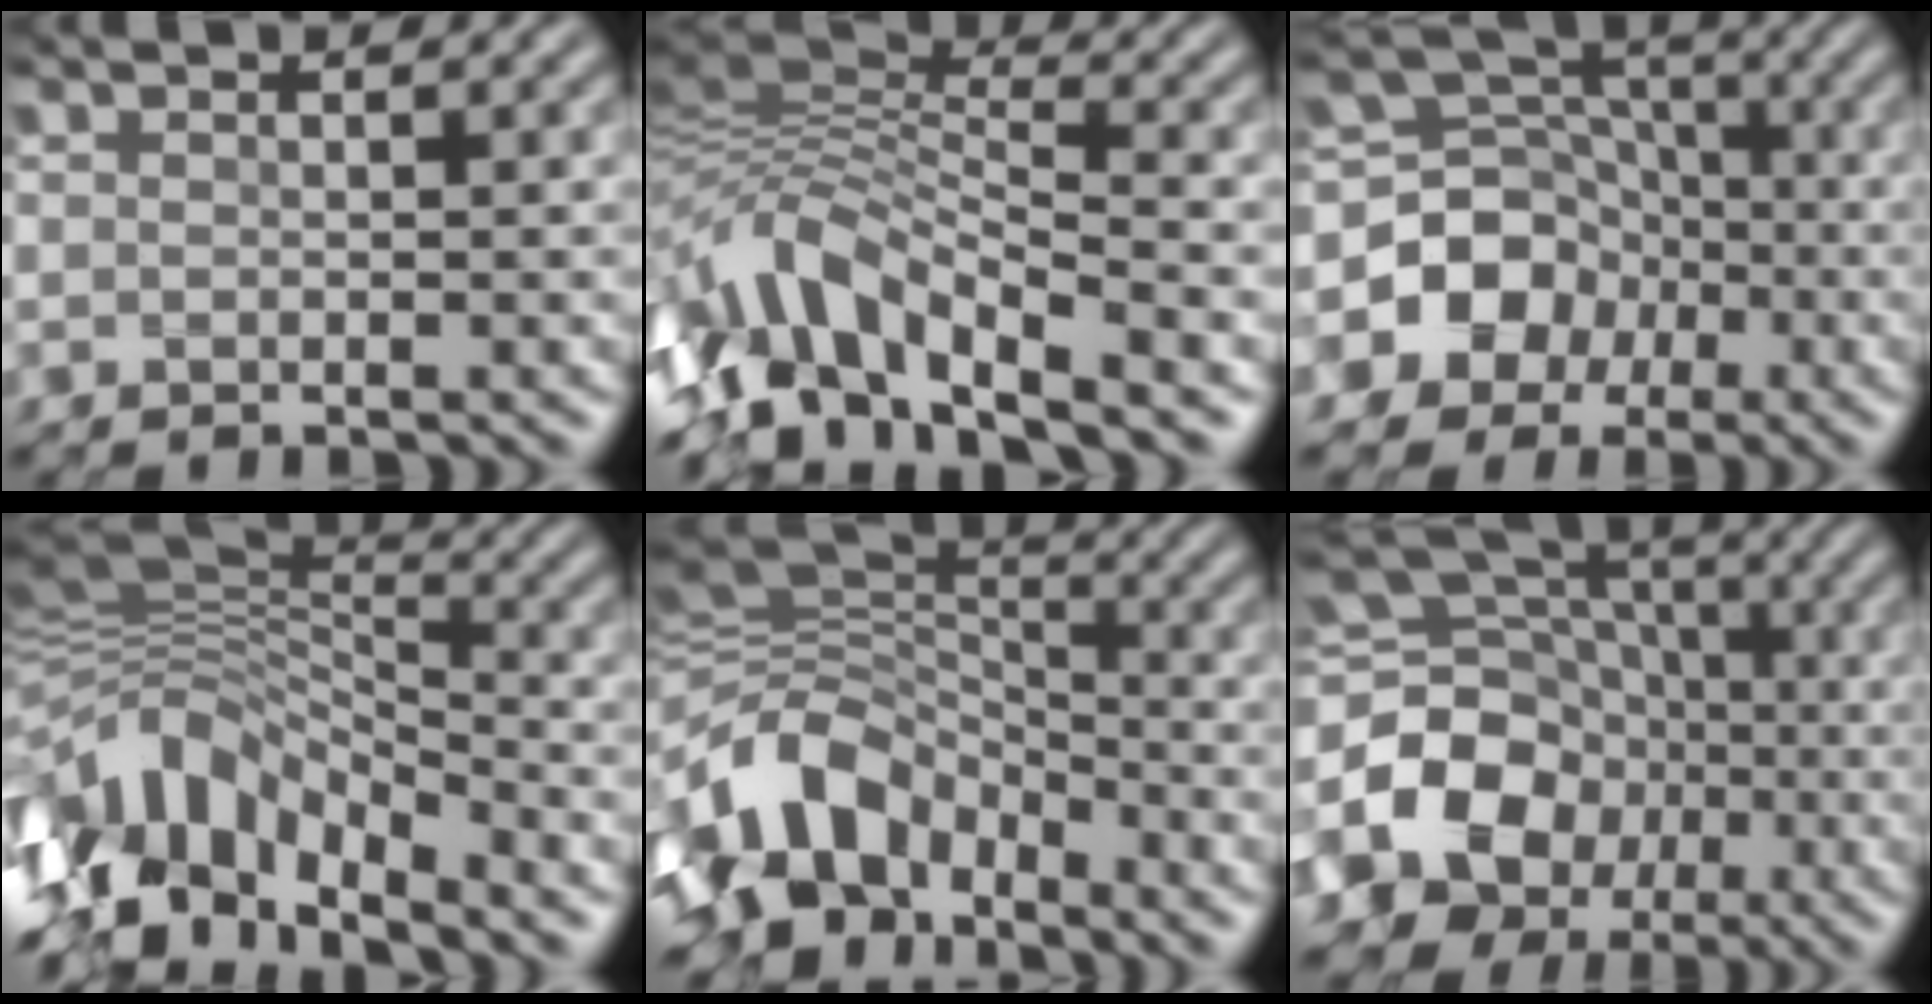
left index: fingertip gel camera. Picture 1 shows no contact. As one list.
[{"total": 8.7, "force": [-4.9, 3.0, 6.5], "torque": [-0.123, 0.011, -0.104]}, {"total": 8.3, "force": [-2.6, 7.2, 3.2], "torque": [-0.065, 0.013, -0.064]}, {"total": 11.6, "force": [-6.0, 5.7, 8.2], "torque": [-0.165, 0.014, -0.118]}, {"total": 10.9, "force": [-5.1, 7.5, 6.0], "torque": [-0.139, -0.004, -0.092]}, {"total": 15.3, "force": [-3.6, 13.1, 7.2], "torque": [-0.161, 0.000, -0.069]}]